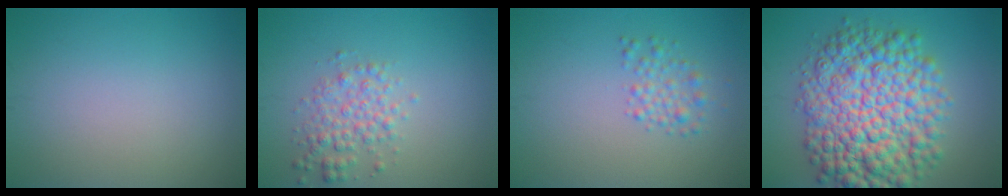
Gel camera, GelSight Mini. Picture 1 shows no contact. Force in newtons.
{"total": 2.8, "press": 2.8, "slide": 0.0}
{"total": 1.9, "press": 1.9, "slide": 0.0}
{"total": 12.5, "press": 12.5, "slide": 0.2}